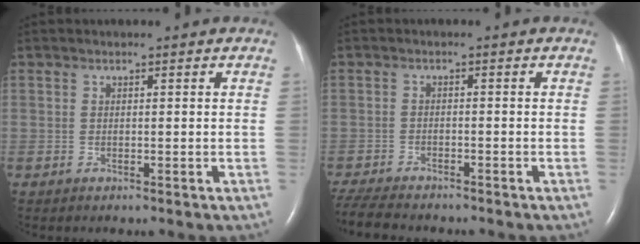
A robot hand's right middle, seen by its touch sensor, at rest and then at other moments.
{"total": 8.1, "force": [-7.3, 1.7, 3.1], "torque": [-0.058, -0.014, -0.120]}